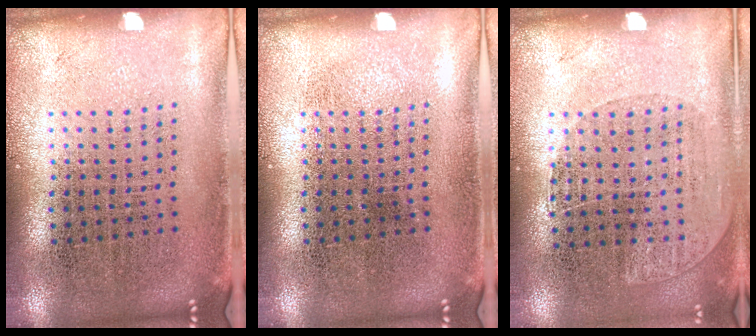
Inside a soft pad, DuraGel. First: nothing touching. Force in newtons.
{"total": 0.0}
{"total": 1.1, "press": 1.0, "slide": 0.5}